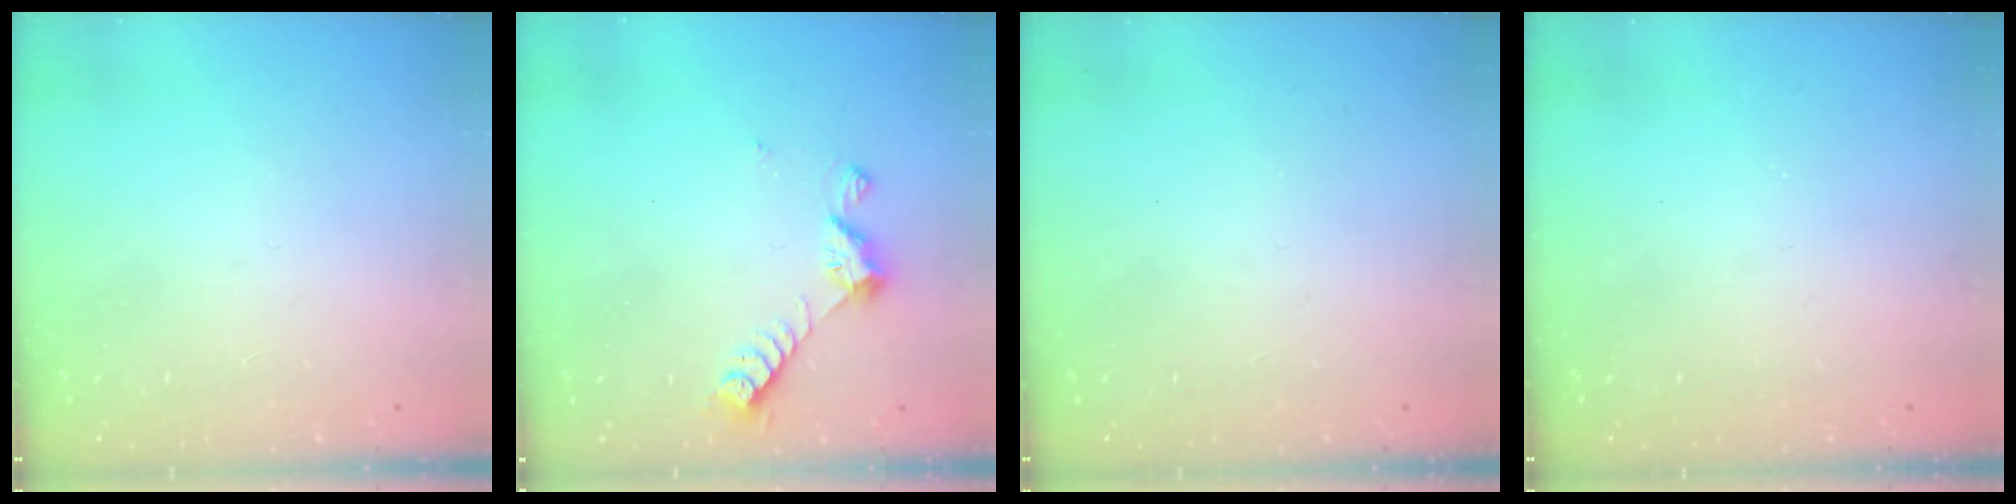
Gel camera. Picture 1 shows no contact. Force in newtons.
{"total": 7.2, "press": 7.2, "slide": 0.5}
{"total": 0.0}
{"total": 0.0}